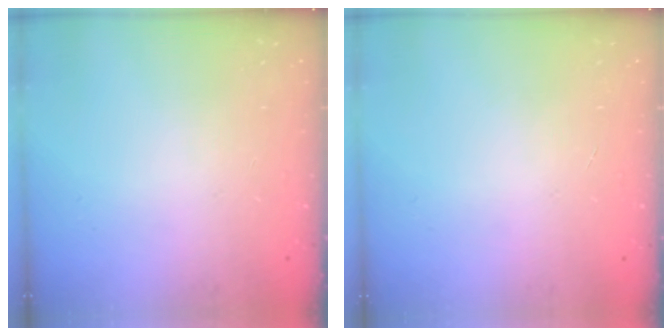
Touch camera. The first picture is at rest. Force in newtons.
{"total": 0.0}